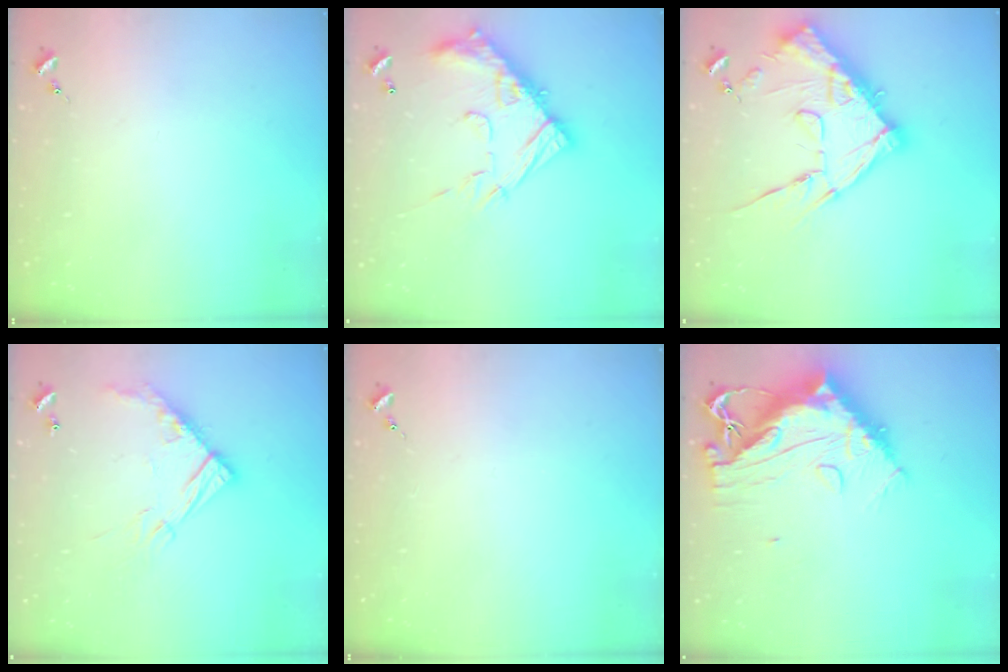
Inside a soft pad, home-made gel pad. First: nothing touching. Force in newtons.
{"total": 18.0, "press": 18.0, "slide": 1.4}
{"total": 19.4, "press": 19.4, "slide": 1.0}
{"total": 14.3, "press": 14.3, "slide": 1.0}
{"total": 0.0}
{"total": 16.4, "press": 16.3, "slide": 1.5}